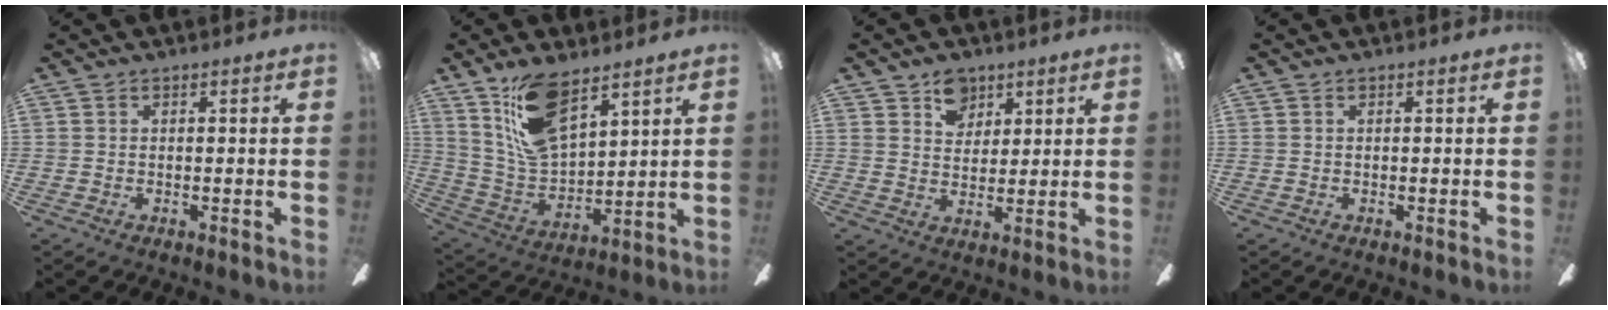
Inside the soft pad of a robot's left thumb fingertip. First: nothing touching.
{"total": 15.1, "force": [10.2, 6.9, 8.9], "torque": [-0.188, -0.039, 0.188]}
{"total": 7.4, "force": [4.6, 5.3, 2.3], "torque": [-0.025, -0.008, 0.083]}
{"total": 0.0}